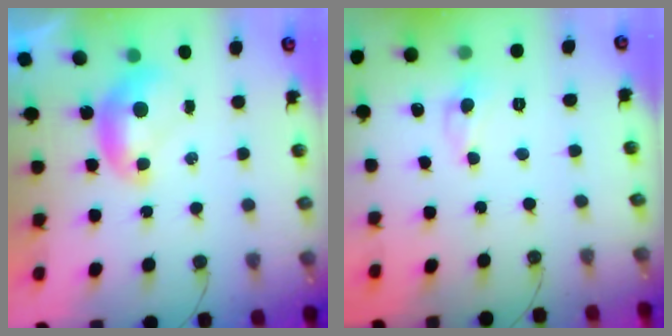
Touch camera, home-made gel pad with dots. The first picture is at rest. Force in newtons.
{"total": 0.0}